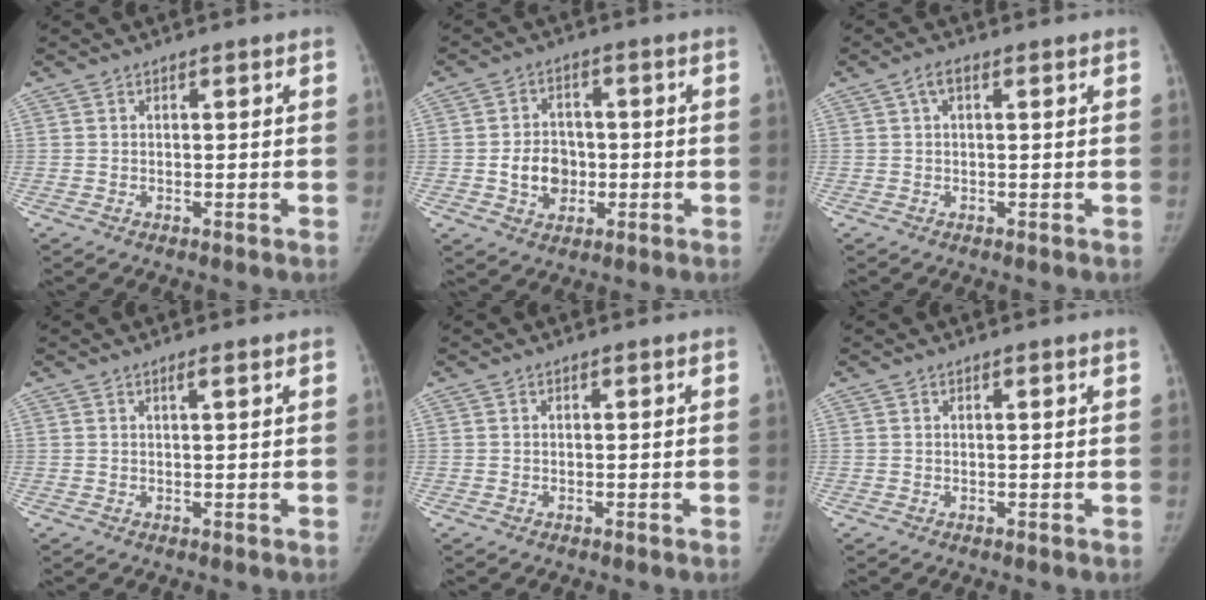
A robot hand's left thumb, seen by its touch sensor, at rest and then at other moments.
{"total": 7.6, "force": [-1.3, 6.2, 4.2], "torque": [-0.042, 0.013, -0.020]}
{"total": 2.3, "force": [0.8, 1.0, 2.0], "torque": [-0.041, 0.013, 0.014]}
{"total": 1.1, "force": [0.6, 0.0, 1.0], "torque": [-0.018, 0.001, 0.012]}
{"total": 0.0}
{"total": 0.6, "force": [0.2, -0.1, 0.5], "torque": [-0.011, 0.005, 0.004]}